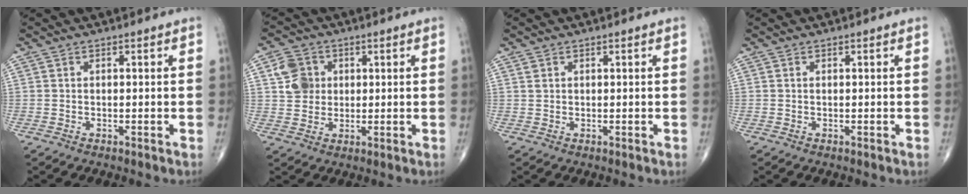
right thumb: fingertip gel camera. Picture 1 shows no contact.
{"total": 6.3, "force": [1.6, 5.5, 2.7], "torque": [-0.029, -0.001, 0.025]}
{"total": 0.9, "force": [0.5, 0.6, 0.4], "torque": [-0.004, 0.002, 0.010]}
{"total": 0.0}